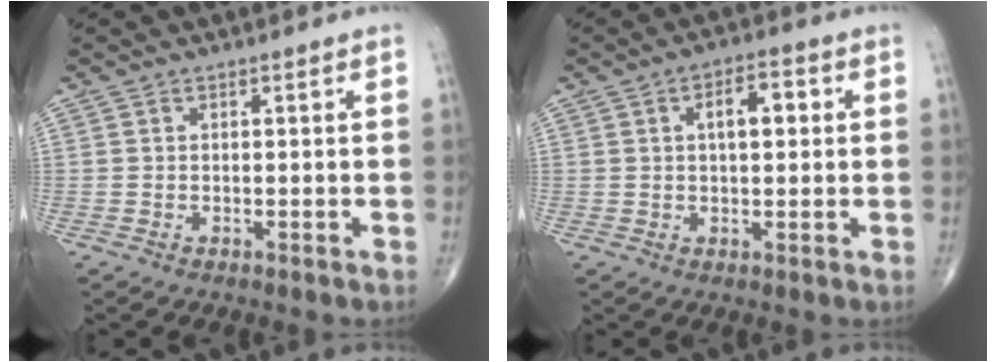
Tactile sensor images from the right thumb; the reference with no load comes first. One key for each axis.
{"total": 6.1, "fx": 1.4, "fy": 2.8, "fz": 5.3, "tx": -0.068, "ty": 0.009, "tz": 0.016}